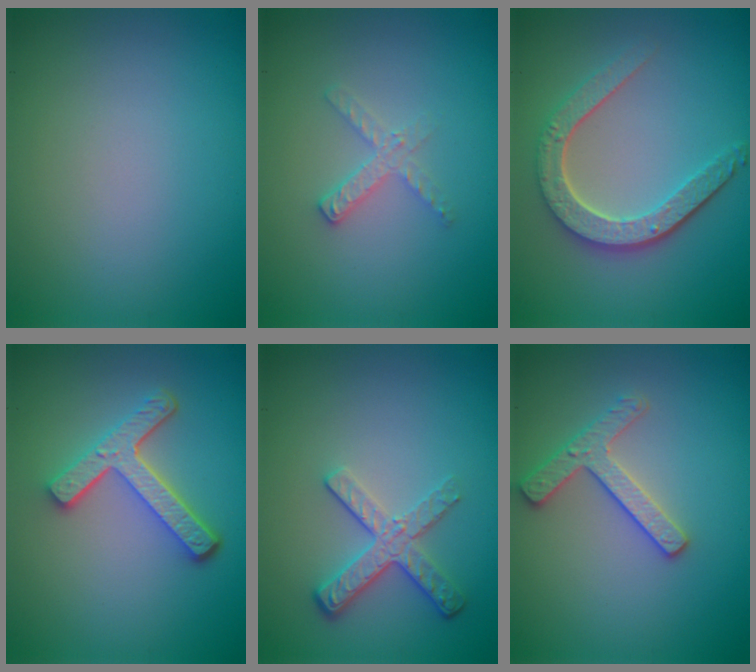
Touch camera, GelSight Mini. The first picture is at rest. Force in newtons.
{"total": 1.7, "press": 1.7, "slide": 0.2}
{"total": 4.9, "press": 3.7, "slide": 3.1}
{"total": 4.6, "press": 3.4, "slide": 3.0}
{"total": 3.0, "press": 2.3, "slide": 1.9}
{"total": 2.5, "press": 2.4, "slide": 0.4}